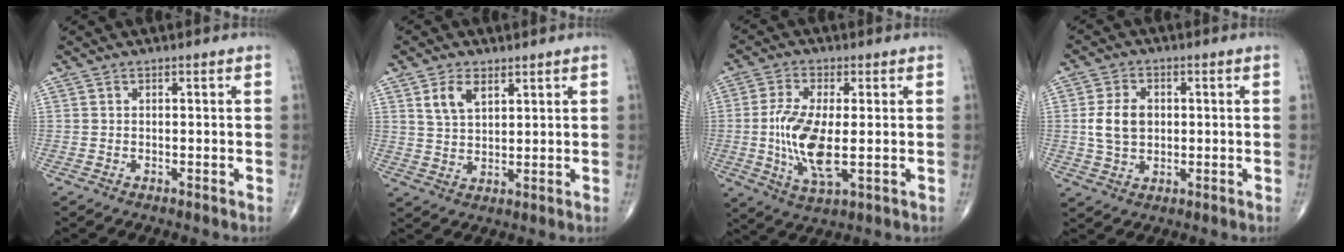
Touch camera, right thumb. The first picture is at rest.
{"total": 5.6, "force": [3.0, 3.1, 3.5], "torque": [-0.057, -0.017, 0.059]}
{"total": 11.7, "force": [-0.8, 4.5, 10.8], "torque": [-0.227, -0.015, -0.011]}
{"total": 7.1, "force": [0.5, 5.2, 4.8], "torque": [-0.080, 0.002, 0.012]}